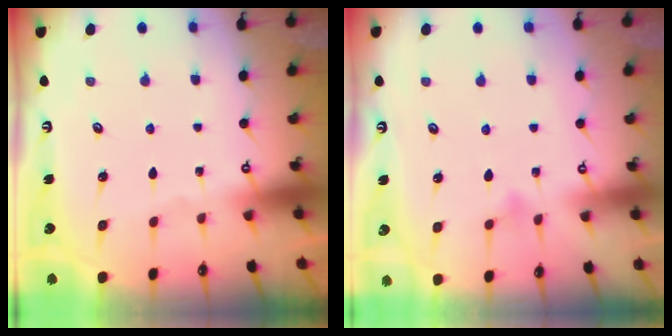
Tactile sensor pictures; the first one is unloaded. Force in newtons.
{"total": 5.1, "press": 5.1, "slide": 0.5}